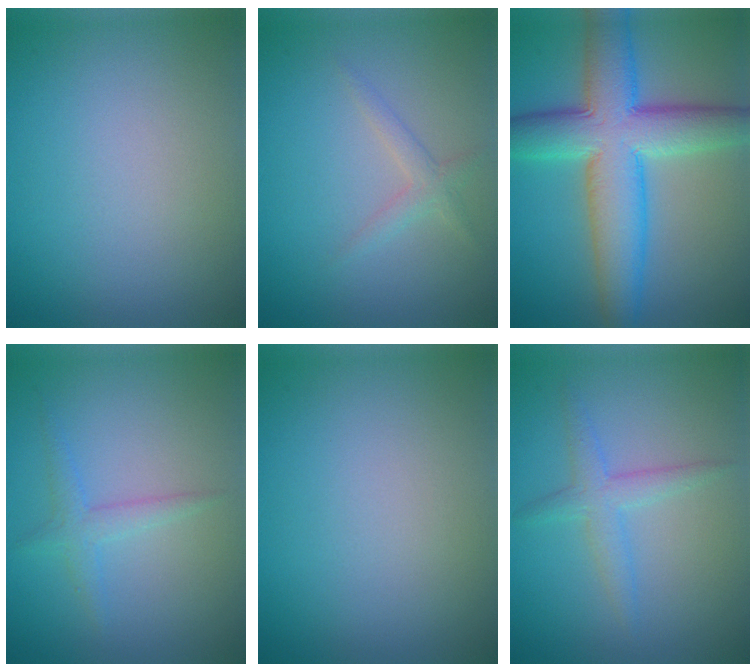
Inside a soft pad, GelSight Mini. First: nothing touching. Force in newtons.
{"total": 1.5, "press": 1.5, "slide": 0.1}
{"total": 9.7, "press": 9.7, "slide": 0.4}
{"total": 1.6, "press": 1.6, "slide": 0.1}
{"total": 0.0}
{"total": 2.2, "press": 2.2, "slide": 0.2}